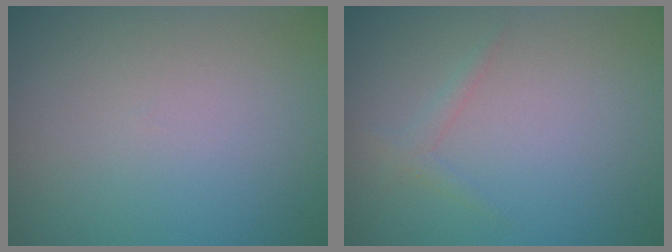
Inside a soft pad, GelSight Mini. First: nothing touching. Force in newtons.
{"total": 0.9, "press": 0.9, "slide": 0.0}